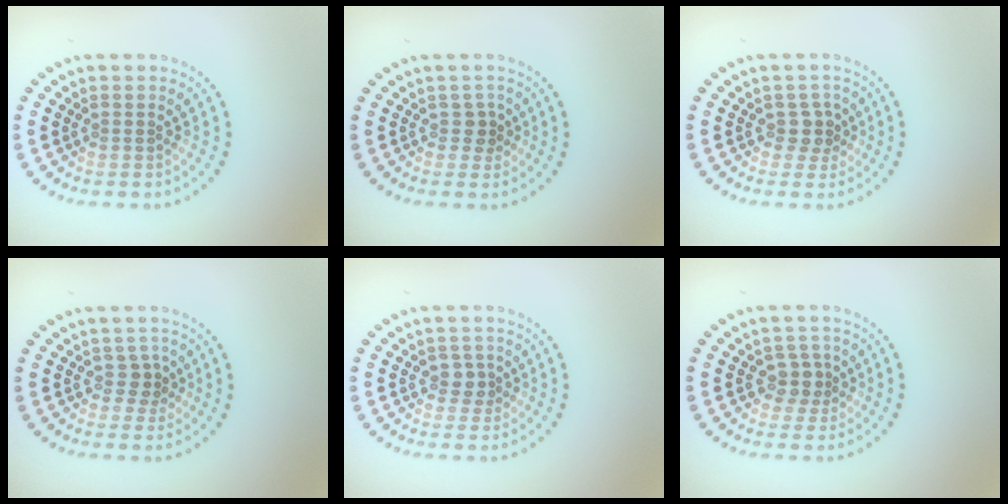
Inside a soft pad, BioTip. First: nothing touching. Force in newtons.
{"total": 1.3, "press": 1.0, "slide": 0.8}
{"total": 1.8, "press": 1.5, "slide": 0.9}
{"total": 1.4, "press": 1.0, "slide": 1.0}
{"total": 1.6, "press": 1.4, "slide": 0.8}
{"total": 2.1, "press": 1.7, "slide": 1.1}